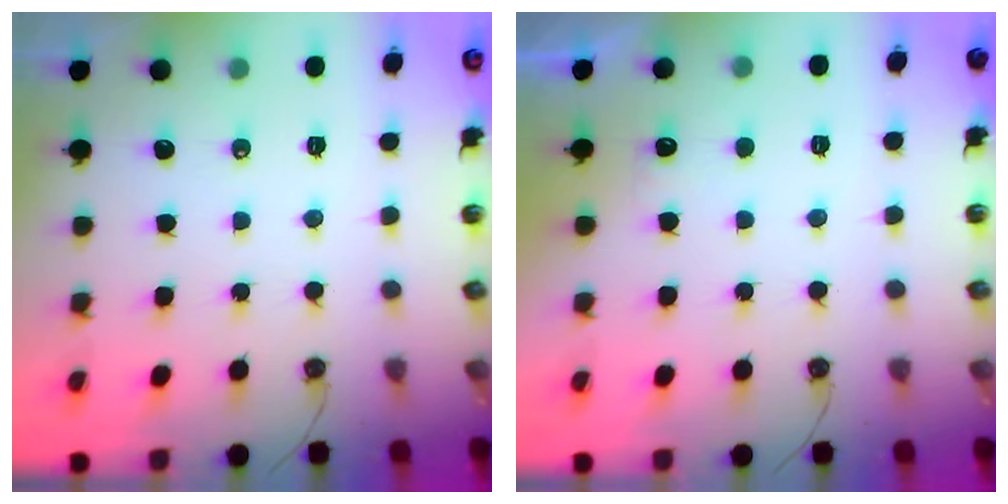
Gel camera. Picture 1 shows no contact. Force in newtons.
{"total": 3.8, "press": 3.6, "slide": 1.1}